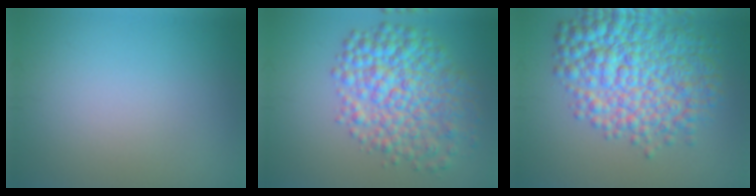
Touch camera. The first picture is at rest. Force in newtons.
{"total": 7.5, "press": 7.5, "slide": 0.1}
{"total": 9.7, "press": 9.7, "slide": 0.1}